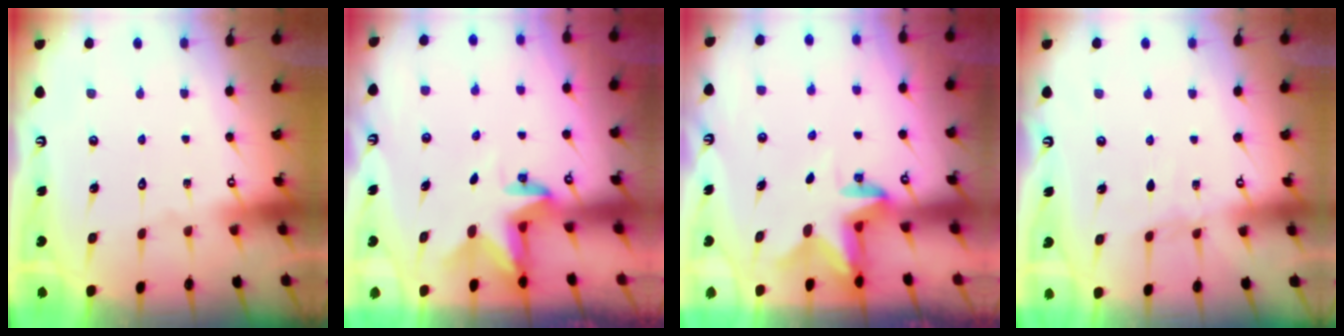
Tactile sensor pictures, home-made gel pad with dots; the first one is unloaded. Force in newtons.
{"total": 3.0, "press": 3.0, "slide": 0.1}
{"total": 2.5, "press": 2.5, "slide": 0.5}
{"total": 3.6, "press": 3.6, "slide": 0.3}